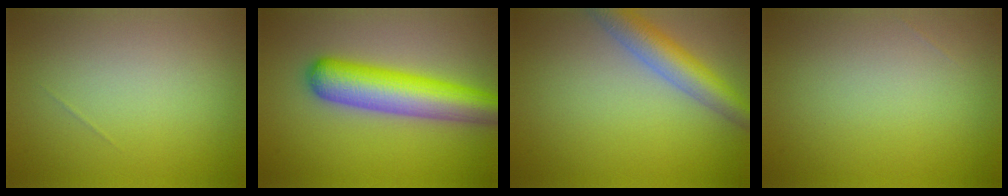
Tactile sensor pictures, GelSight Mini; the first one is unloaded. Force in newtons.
{"total": 7.9, "press": 7.8, "slide": 0.4}
{"total": 5.0, "press": 5.0, "slide": 0.2}
{"total": 0.0}